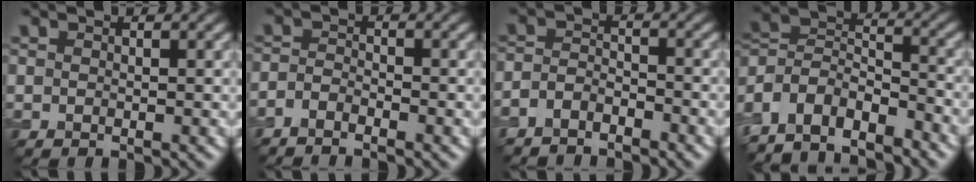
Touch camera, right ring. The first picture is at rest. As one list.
[{"total": 1.7, "force": [-1.6, 0.2, 0.3], "torque": [-0.007, -0.003, -0.039]}, {"total": 2.9, "force": [-2.7, 0.8, 0.5], "torque": [-0.010, -0.003, -0.061]}, {"total": 7.3, "force": [-5.5, 3.5, 3.4], "torque": [-0.065, -0.006, -0.108]}]